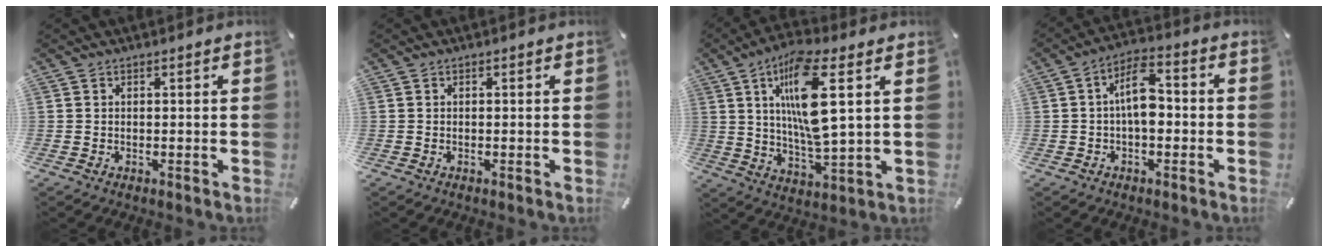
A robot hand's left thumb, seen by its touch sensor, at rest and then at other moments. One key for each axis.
{"total": 0.0}
{"total": 15.5, "fx": 4.8, "fy": 4.2, "fz": 14.2, "tx": -0.273, "ty": -0.014, "tz": 0.071}
{"total": 8.8, "fx": -0.7, "fy": 4.5, "fz": 7.6, "tx": -0.130, "ty": 0.017, "tz": -0.011}